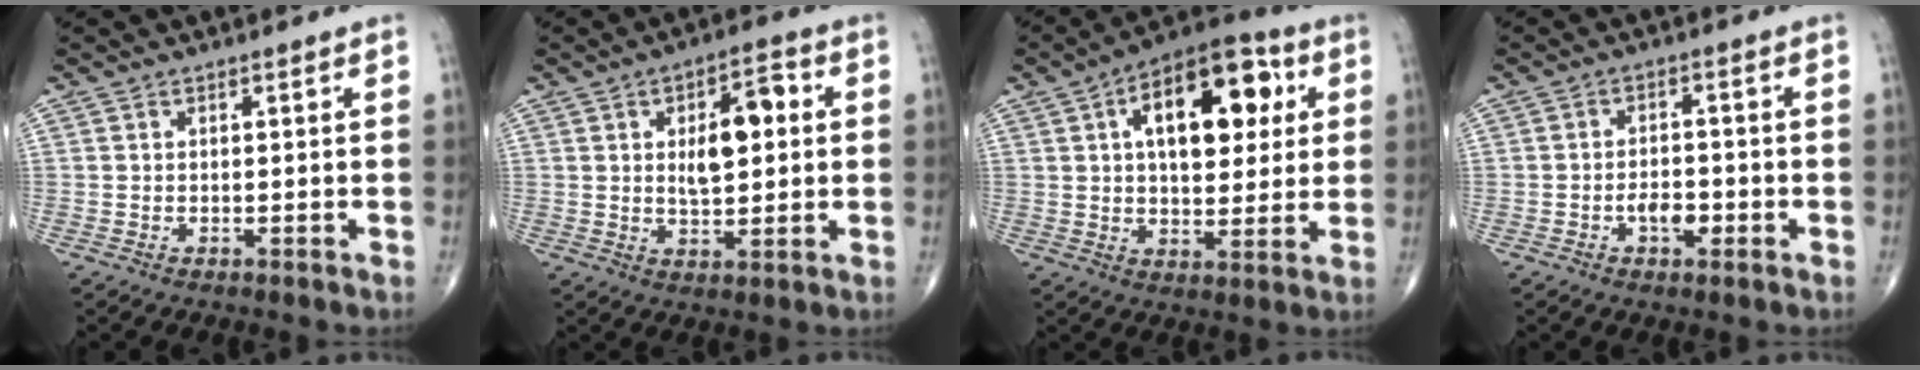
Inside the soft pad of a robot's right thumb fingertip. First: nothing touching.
{"total": 9.9, "force": [1.7, 4.7, 8.6], "torque": [-0.105, 0.007, 0.025]}
{"total": 18.6, "force": [5.3, 9.7, 15.0], "torque": [-0.177, 0.010, 0.071]}
{"total": 4.3, "force": [-1.5, 2.3, 3.3], "torque": [-0.044, 0.012, -0.025]}